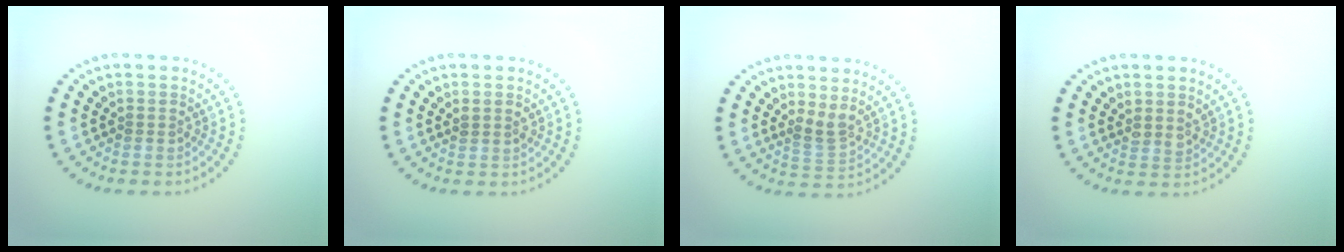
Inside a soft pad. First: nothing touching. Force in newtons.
{"total": 0.9, "press": 0.8, "slide": 0.4}
{"total": 1.7, "press": 1.3, "slide": 1.2}
{"total": 1.1, "press": 0.9, "slide": 0.6}